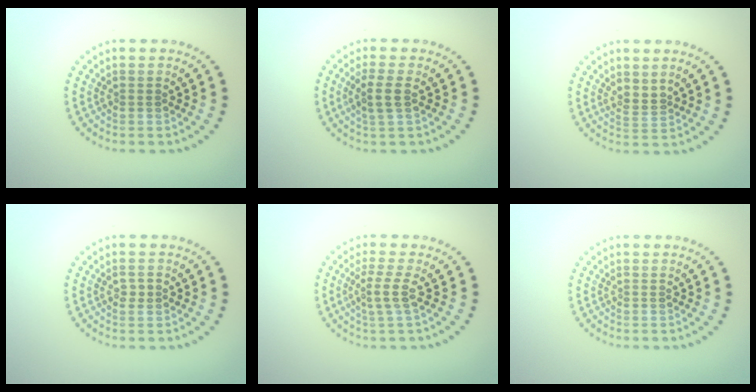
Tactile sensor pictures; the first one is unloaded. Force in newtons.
{"total": 2.3, "press": 2.1, "slide": 0.8}
{"total": 1.5, "press": 1.3, "slide": 0.8}
{"total": 1.1, "press": 1.0, "slide": 0.2}
{"total": 2.3, "press": 1.8, "slide": 1.5}
{"total": 0.0}